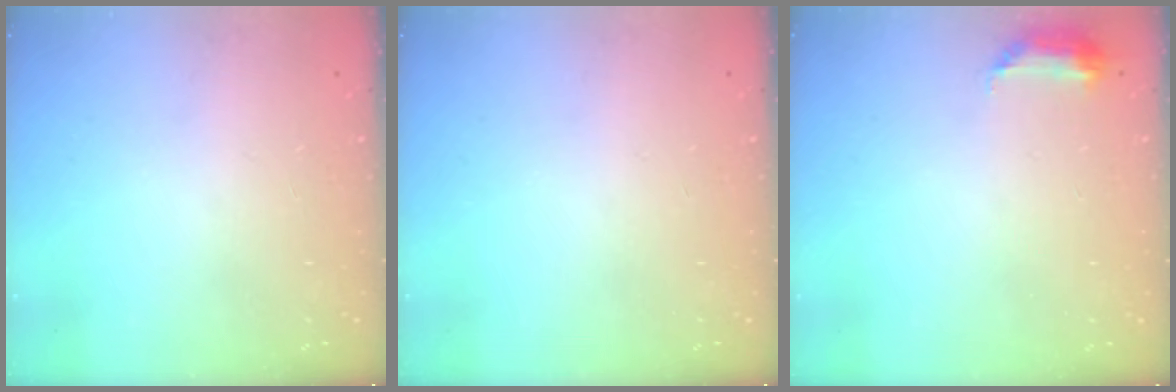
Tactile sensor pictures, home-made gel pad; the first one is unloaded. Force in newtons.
{"total": 0.0}
{"total": 11.5, "press": 6.8, "slide": 9.2}